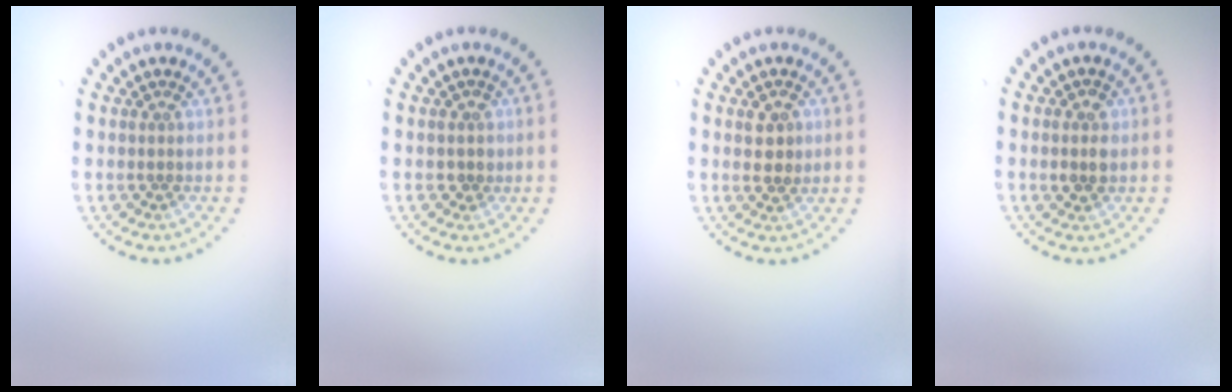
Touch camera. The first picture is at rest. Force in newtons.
{"total": 1.0, "press": 0.7, "slide": 0.6}
{"total": 2.2, "press": 2.2, "slide": 0.3}
{"total": 1.9, "press": 1.9, "slide": 0.3}